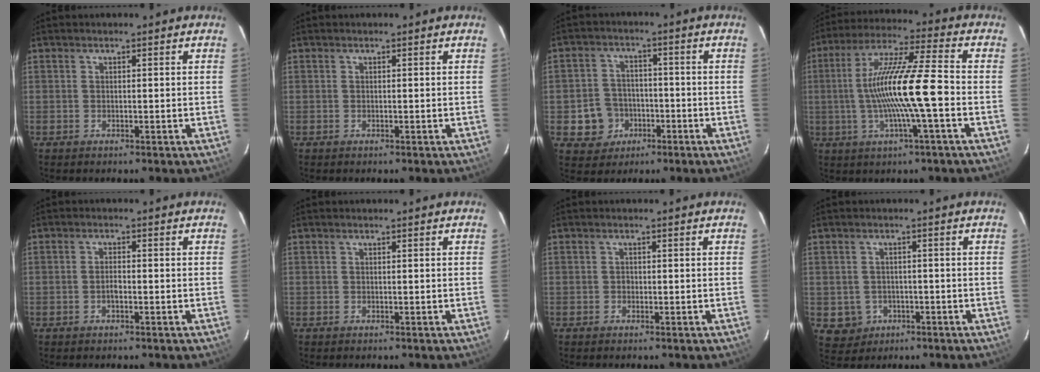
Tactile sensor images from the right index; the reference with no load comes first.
{"total": 0.0}
{"total": 7.3, "force": [-2.5, 6.7, 1.5], "torque": [-0.048, 0.022, -0.027]}
{"total": 14.7, "force": [-2.3, 0.3, 14.6], "torque": [-0.274, 0.007, -0.041]}
{"total": 1.9, "force": [-0.7, 0.7, 1.6], "torque": [-0.032, 0.003, -0.013]}
{"total": 0.0}
{"total": 0.6, "force": [-0.2, 0.5, 0.1], "torque": [0.001, 0.000, -0.004]}
{"total": 4.7, "force": [-1.2, 4.4, 0.8], "torque": [-0.026, 0.009, -0.005]}